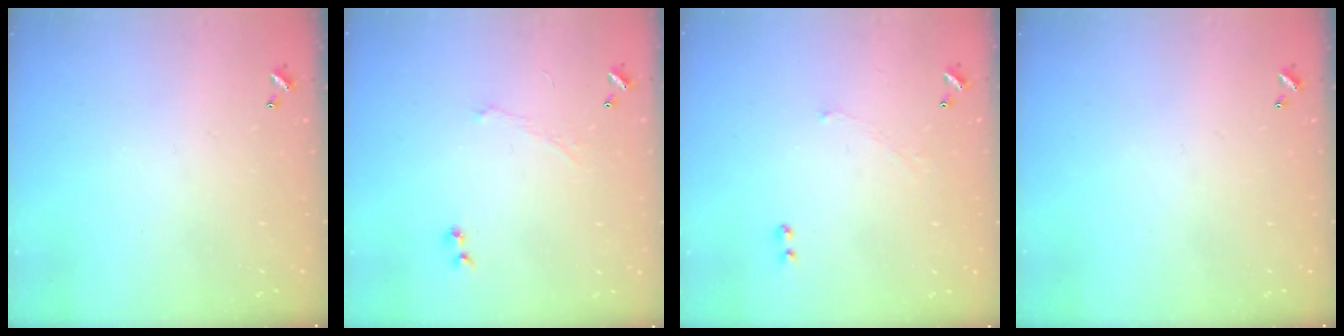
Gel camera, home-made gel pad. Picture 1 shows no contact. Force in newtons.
{"total": 1.2, "press": 1.0, "slide": 0.8}
{"total": 1.0, "press": 0.7, "slide": 0.6}
{"total": 0.0}